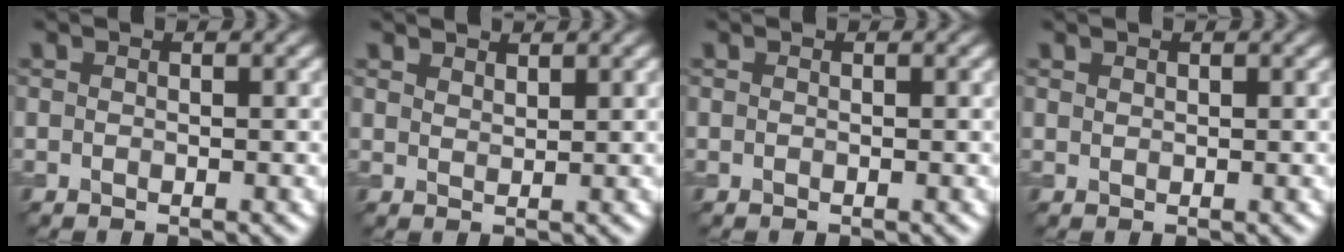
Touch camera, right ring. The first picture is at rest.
{"total": 1.5, "force": [1.4, 0.5, 0.4], "torque": [-0.011, 0.002, 0.028]}
{"total": 0.0}
{"total": 0.5, "force": [0.5, 0.2, 0.1], "torque": [-0.002, 0.000, 0.012]}